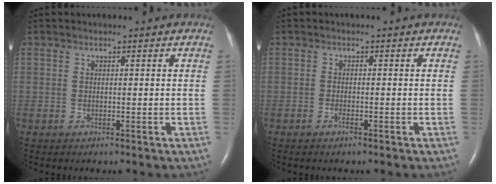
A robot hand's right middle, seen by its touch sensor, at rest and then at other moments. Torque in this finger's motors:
{"motor_torque": [0.42, -0.24, 0.10, 0.04]}